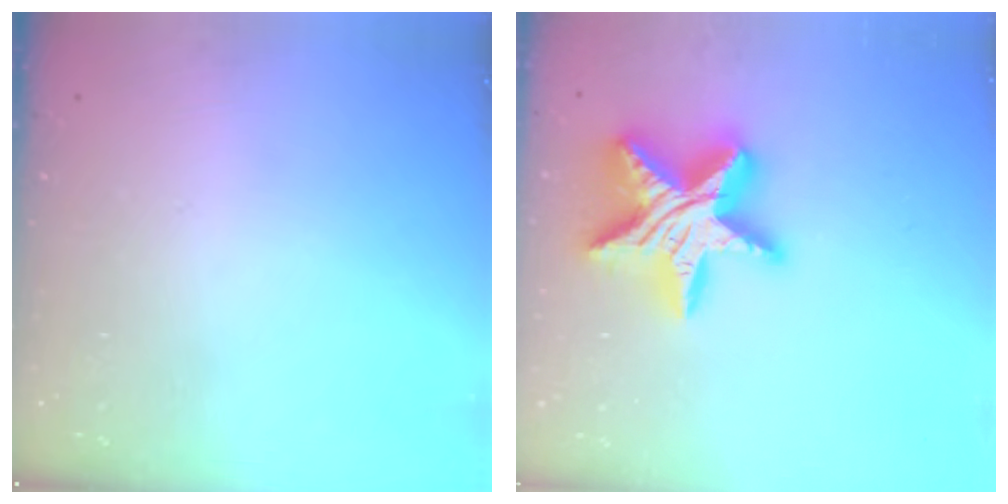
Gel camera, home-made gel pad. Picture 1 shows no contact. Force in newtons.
{"total": 22.1, "press": 22.0, "slide": 1.7}